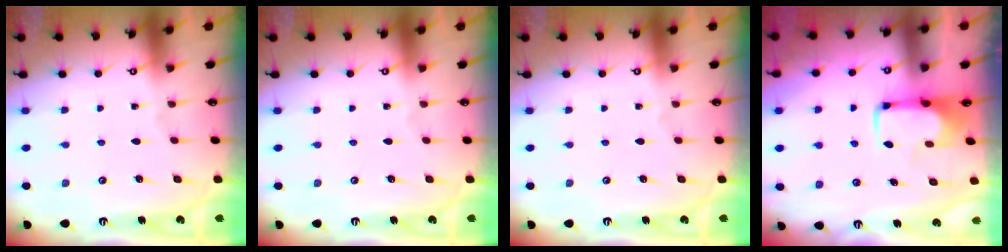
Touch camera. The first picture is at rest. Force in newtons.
{"total": 0.0}
{"total": 0.0}
{"total": 2.0, "press": 1.9, "slide": 0.4}